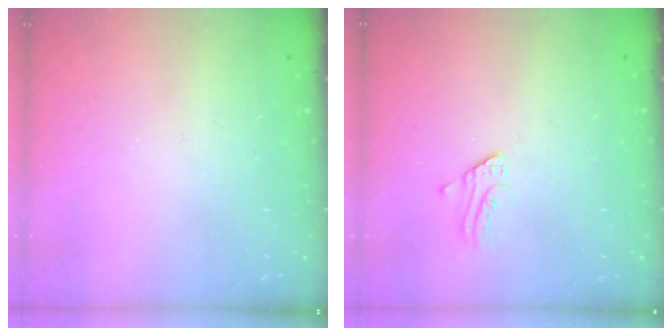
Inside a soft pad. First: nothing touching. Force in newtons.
{"total": 0.8, "press": 0.8, "slide": 0.1}